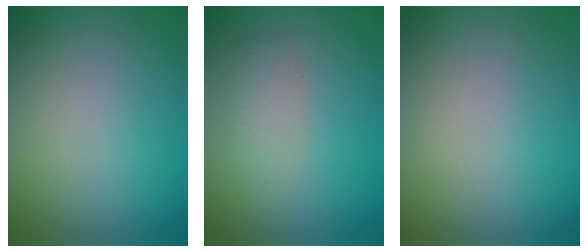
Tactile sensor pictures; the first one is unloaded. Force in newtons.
{"total": 2.3, "press": 2.3, "slide": 0.1}
{"total": 0.0}